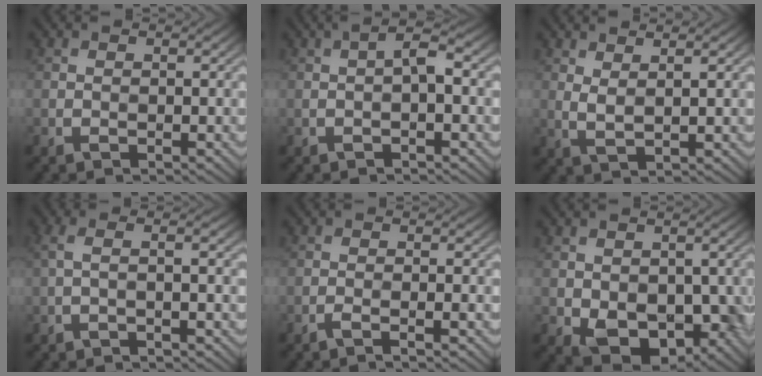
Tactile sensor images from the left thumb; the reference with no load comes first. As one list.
[{"total": 2.8, "force": [-0.1, 0.3, 2.8], "torque": [-0.045, 0.010, -0.010]}, {"total": 2.6, "force": [2.3, 0.3, 1.2], "torque": [-0.025, 0.003, 0.044]}, {"total": 3.4, "force": [-0.5, 0.7, 3.3], "torque": [-0.046, 0.006, -0.018]}, {"total": 1.8, "force": [-1.1, 0.2, 1.4], "torque": [-0.015, 0.005, -0.027]}, {"total": 7.4, "force": [-1.3, 5.3, 5.0], "torque": [-0.079, -0.029, 0.003]}]